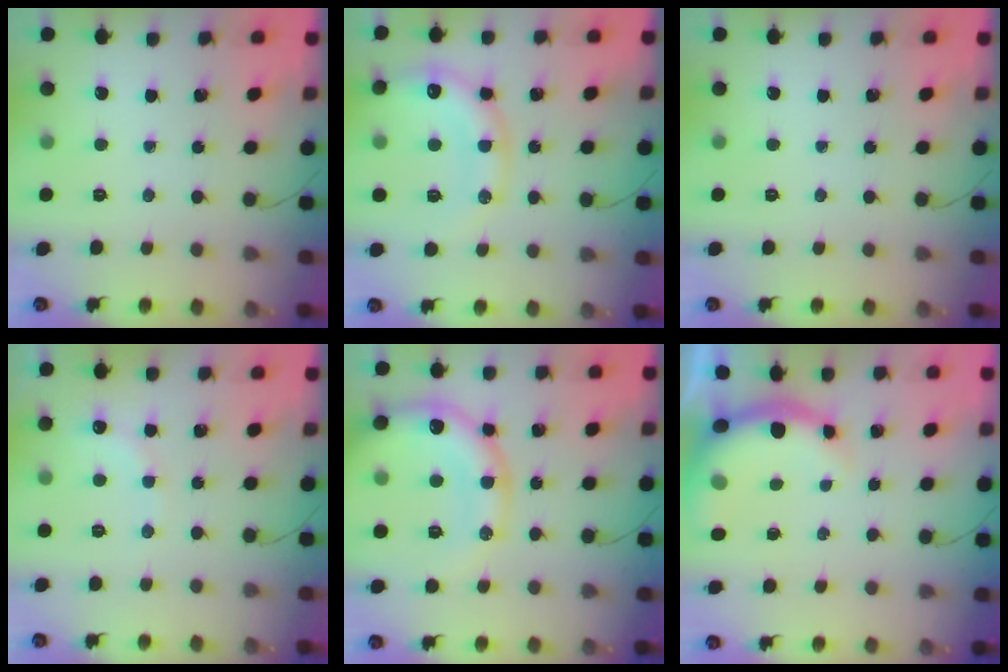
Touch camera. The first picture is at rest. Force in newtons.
{"total": 15.5, "press": 15.3, "slide": 2.3}
{"total": 0.0}
{"total": 8.6, "press": 8.5, "slide": 1.5}
{"total": 18.8, "press": 18.6, "slide": 2.9}
{"total": 6.6, "press": 6.6, "slide": 0.7}